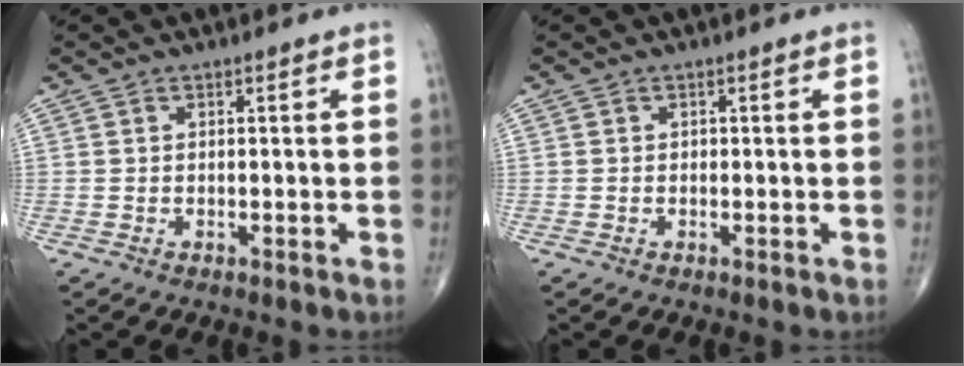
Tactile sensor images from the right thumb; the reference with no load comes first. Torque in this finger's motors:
{"motor_torque": [0.15, -0.02, 0.29, -0.08, 0.02]}